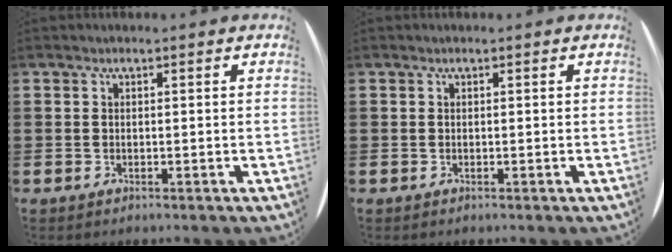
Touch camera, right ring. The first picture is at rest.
{"total": 0.0}